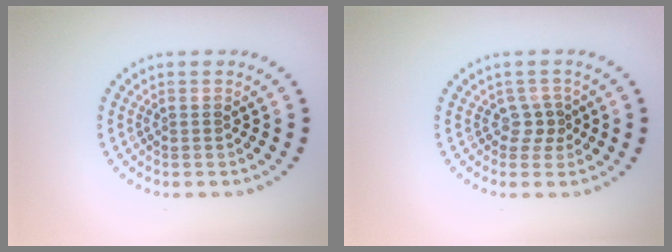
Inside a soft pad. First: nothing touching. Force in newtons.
{"total": 1.5, "press": 1.0, "slide": 1.1}